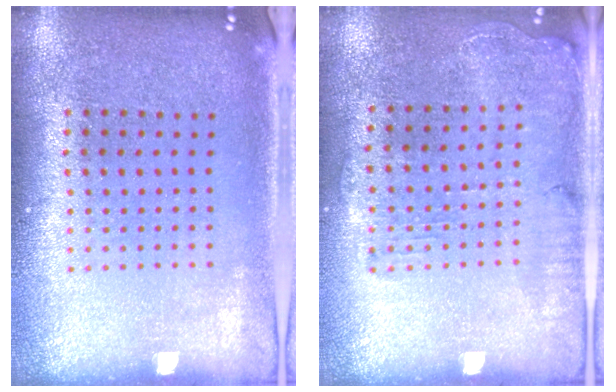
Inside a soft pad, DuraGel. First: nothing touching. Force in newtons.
{"total": 1.4, "press": 1.3, "slide": 0.5}